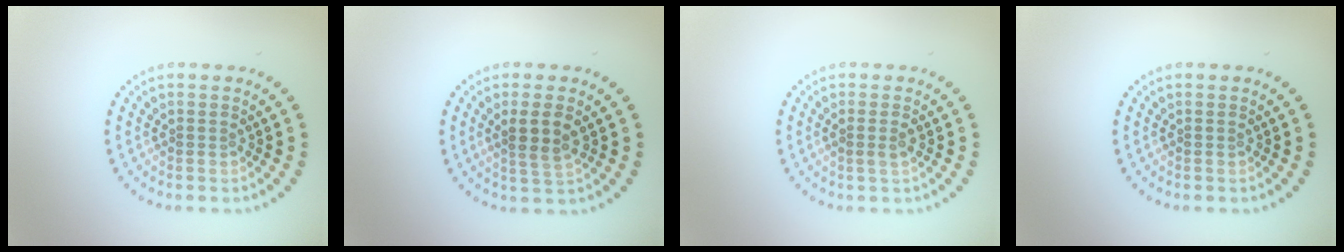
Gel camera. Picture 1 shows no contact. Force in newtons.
{"total": 2.5, "press": 2.3, "slide": 1.0}
{"total": 1.2, "press": 1.0, "slide": 0.6}
{"total": 0.0}